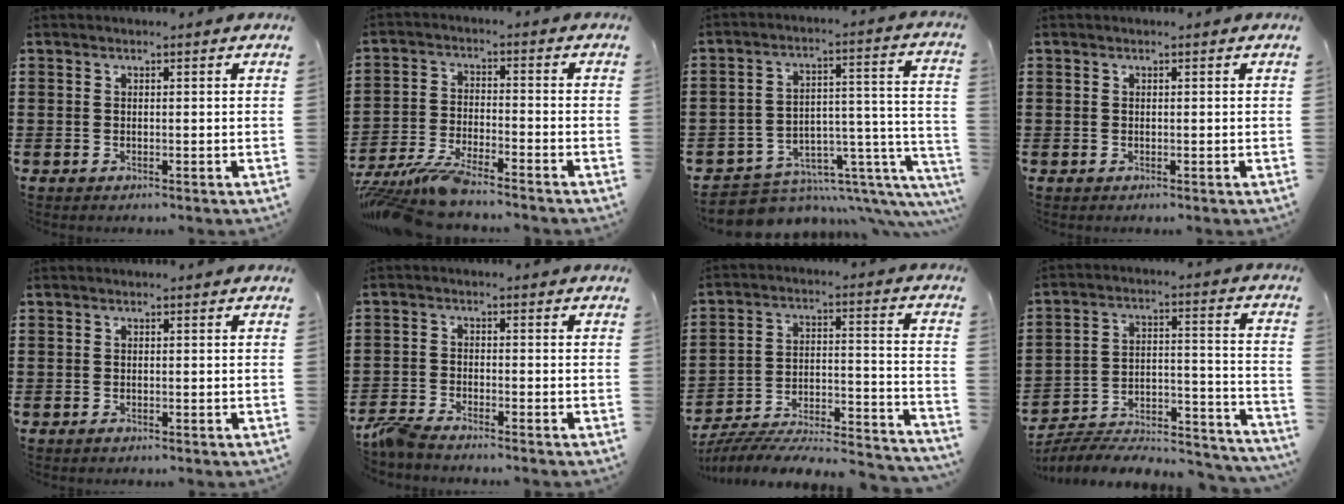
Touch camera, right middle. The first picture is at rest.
{"total": 6.7, "force": [-6.0, 0.6, 2.8], "torque": [-0.077, -0.012, -0.119]}
{"total": 6.5, "force": [-5.4, 3.1, 2.0], "torque": [-0.031, -0.004, -0.091]}
{"total": 0.0}
{"total": 0.0}
{"total": 3.2, "force": [-3.0, 0.1, 1.2], "torque": [-0.044, -0.006, -0.065]}
{"total": 5.7, "force": [-5.5, 0.4, 1.5], "torque": [-0.025, -0.006, -0.112]}
{"total": 5.2, "force": [-5.0, 1.0, 0.9], "torque": [-0.012, -0.002, -0.102]}